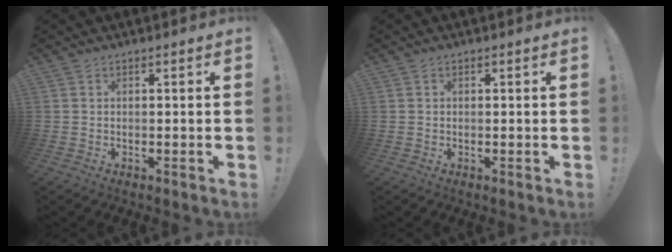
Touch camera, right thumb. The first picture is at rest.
{"total": 0.0}